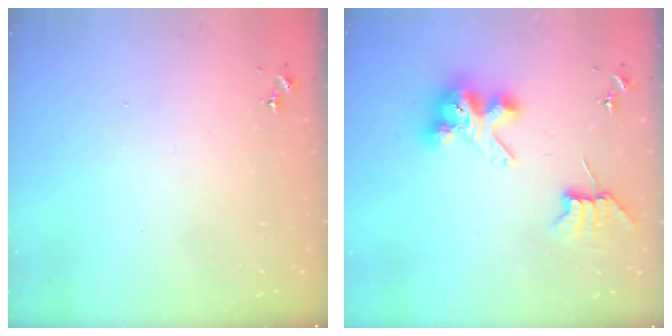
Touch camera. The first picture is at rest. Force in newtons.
{"total": 10.5, "press": 10.4, "slide": 1.0}